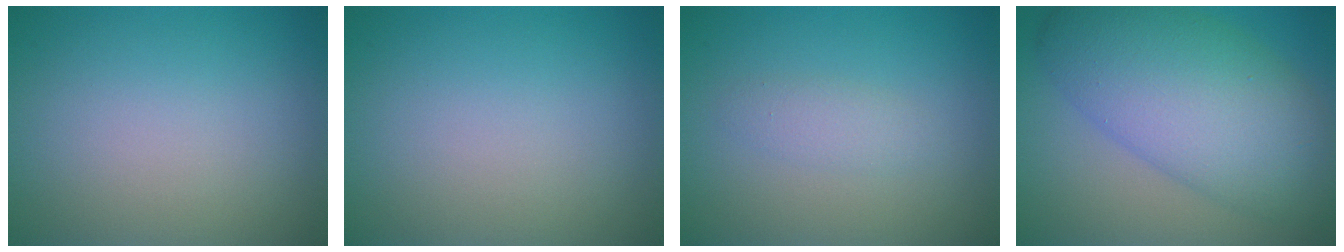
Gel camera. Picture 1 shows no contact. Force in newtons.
{"total": 0.0}
{"total": 1.4, "press": 1.4, "slide": 0.0}
{"total": 10.3, "press": 10.3, "slide": 0.1}